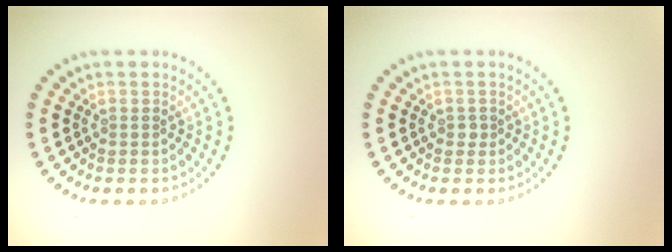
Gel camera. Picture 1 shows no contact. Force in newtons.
{"total": 0.5, "press": 0.4, "slide": 0.3}